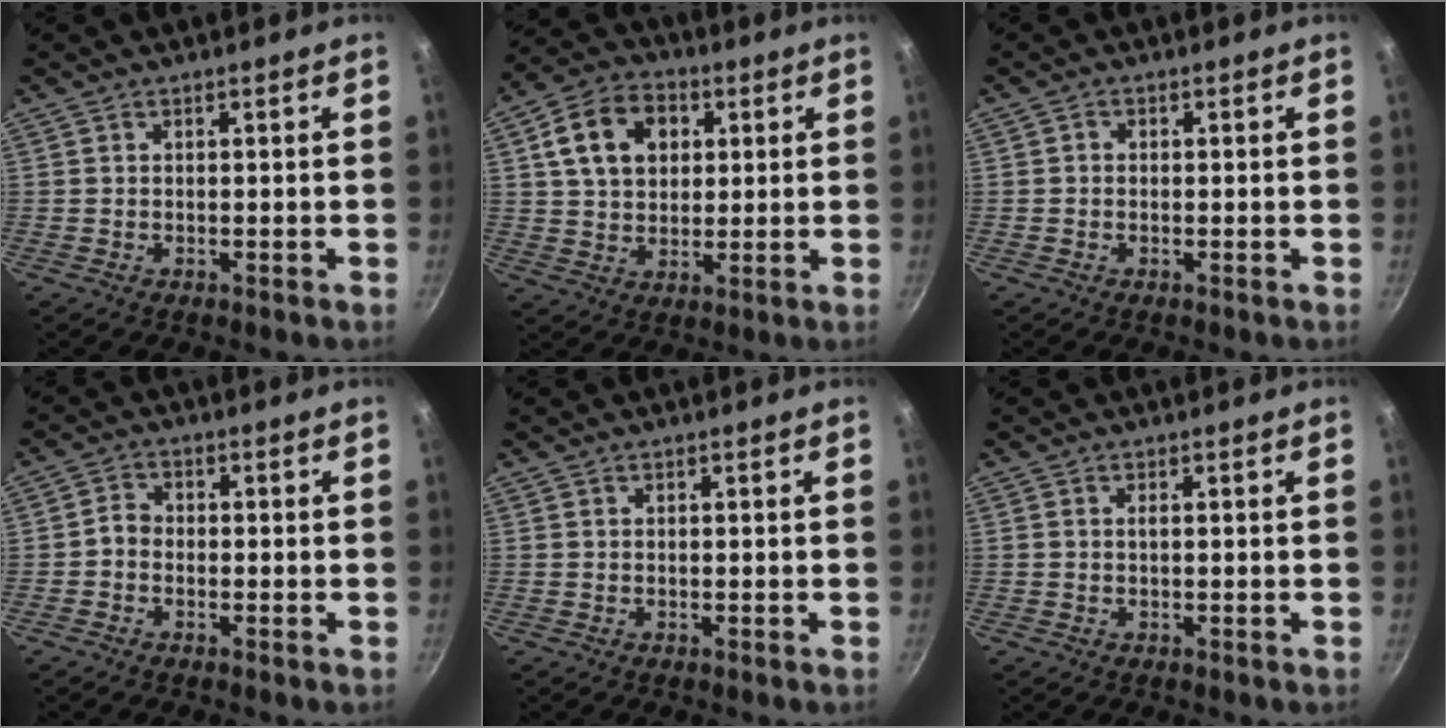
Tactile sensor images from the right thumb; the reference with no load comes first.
{"total": 12.7, "force": [3.8, 9.4, 7.8], "torque": [-0.117, 0.007, 0.054]}
{"total": 0.9, "force": [0.0, 0.8, 0.4], "torque": [-0.008, 0.005, -0.001]}
{"total": 2.4, "force": [-0.9, 1.9, 1.1], "torque": [-0.019, 0.018, -0.027]}
{"total": 0.0}
{"total": 0.5, "force": [0.0, 0.2, 0.5], "torque": [-0.010, 0.001, 0.000]}